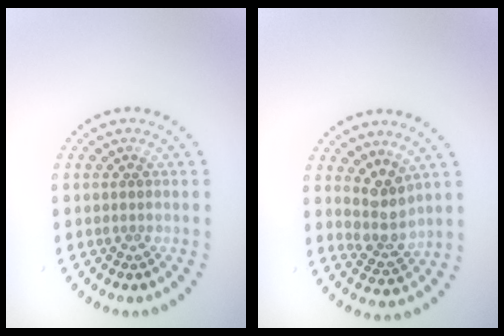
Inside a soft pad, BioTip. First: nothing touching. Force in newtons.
{"total": 3.2, "press": 2.5, "slide": 2.0}